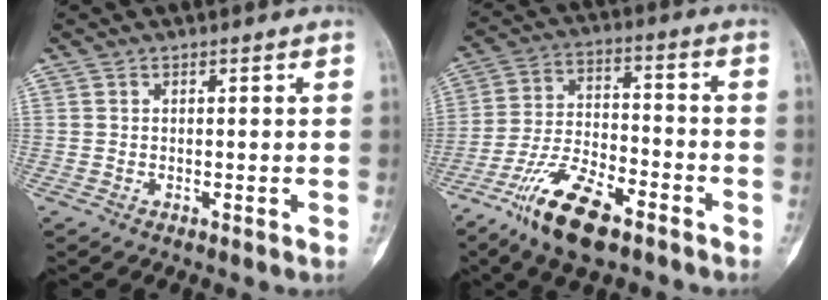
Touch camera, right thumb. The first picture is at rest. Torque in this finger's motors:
{"motor_torque": [-0.07, -0.02, 0.81, -0.63, 0.09]}